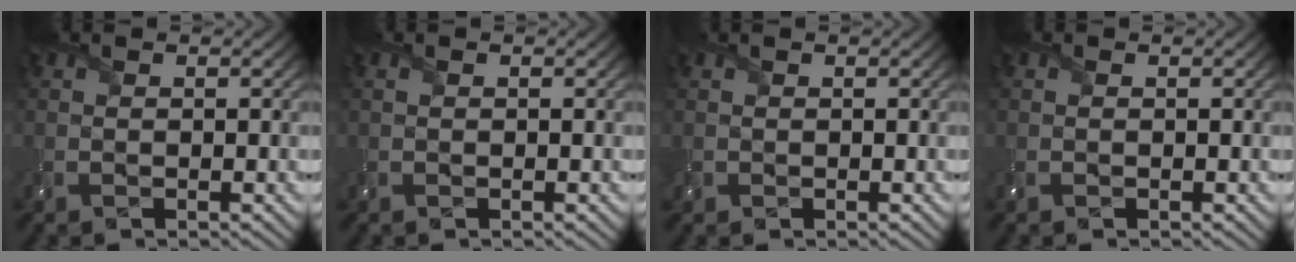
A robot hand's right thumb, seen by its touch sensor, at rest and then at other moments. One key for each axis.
{"total": 0.5, "fx": 0.3, "fy": 0.1, "fz": 0.4, "tx": -0.011, "ty": 0.003, "tz": 0.006}
{"total": 1.0, "fx": 0.4, "fy": 0.9, "fz": 0.1, "tx": -0.005, "ty": -0.001, "tz": 0.007}
{"total": 0.0}